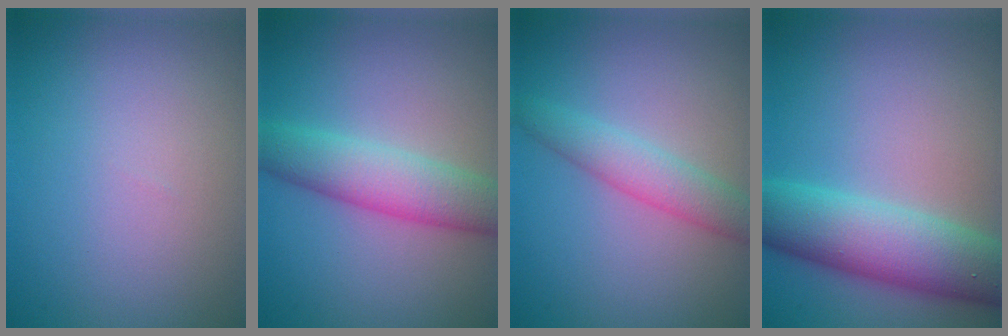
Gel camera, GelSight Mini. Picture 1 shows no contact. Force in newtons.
{"total": 5.4, "press": 5.4, "slide": 0.4}
{"total": 3.3, "press": 3.3, "slide": 0.1}
{"total": 8.2, "press": 8.2, "slide": 0.3}